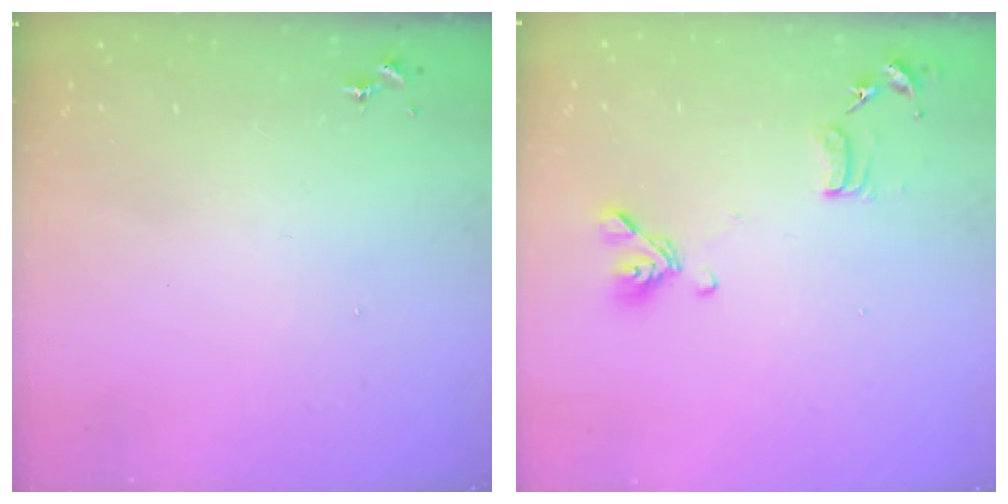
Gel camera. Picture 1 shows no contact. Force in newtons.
{"total": 12.9, "press": 12.8, "slide": 1.9}